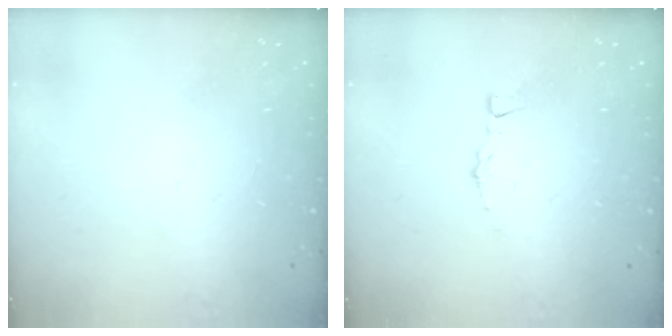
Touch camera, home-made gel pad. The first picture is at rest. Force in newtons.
{"total": 2.6, "press": 2.6, "slide": 0.2}